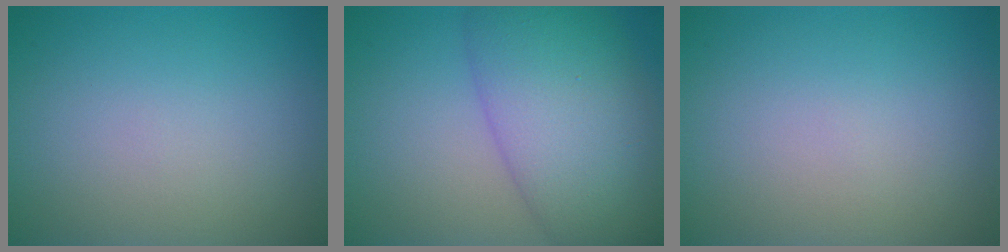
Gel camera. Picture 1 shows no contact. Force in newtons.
{"total": 9.9, "press": 9.9, "slide": 0.3}
{"total": 0.0}